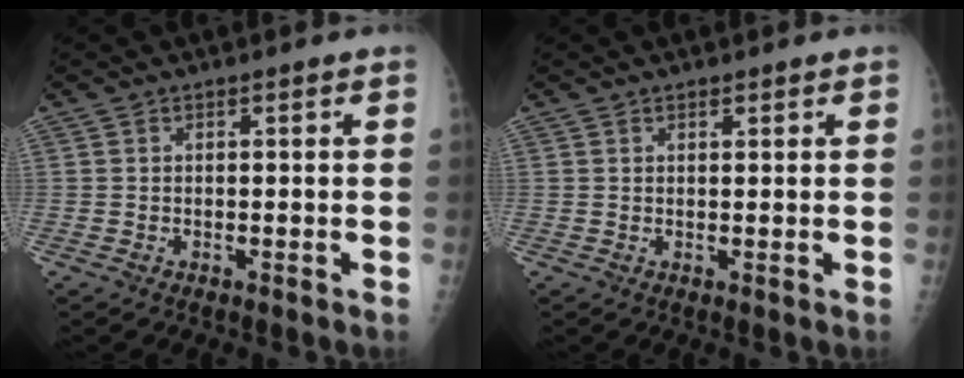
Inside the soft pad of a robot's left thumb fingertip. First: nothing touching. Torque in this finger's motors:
{"motor_torque": [0.13, 0.24, -0.35, -0.18, -0.01]}